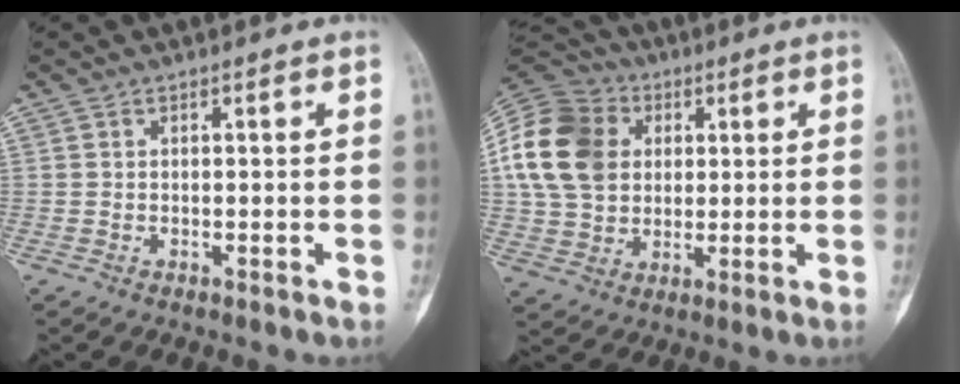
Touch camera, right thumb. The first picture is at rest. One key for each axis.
{"total": 19.3, "fx": 3.7, "fy": 15.3, "fz": 11.3, "tx": -0.221, "ty": 0.018, "tz": 0.070}